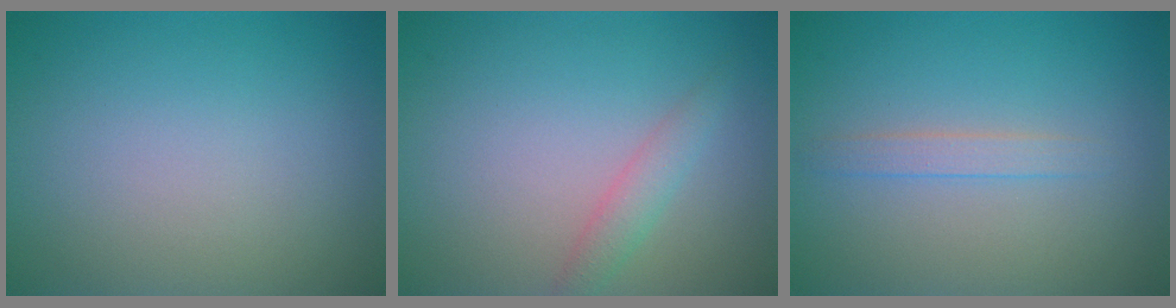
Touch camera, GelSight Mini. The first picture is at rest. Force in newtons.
{"total": 1.7, "press": 1.7, "slide": 0.1}
{"total": 1.3, "press": 1.3, "slide": 0.0}